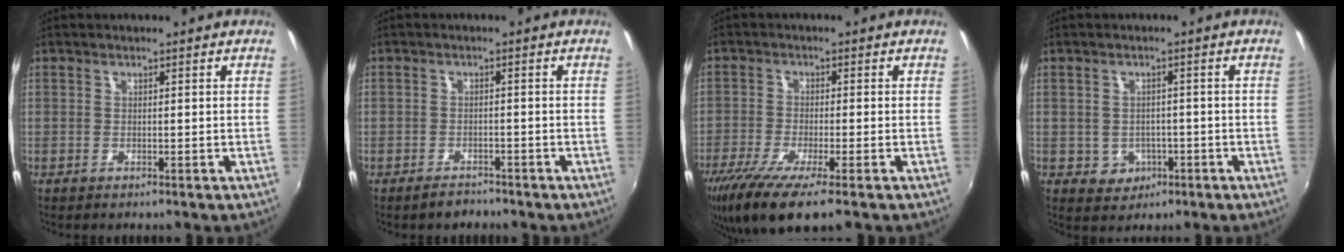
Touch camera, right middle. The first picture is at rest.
{"total": 2.4, "force": [-2.1, 1.1, 0.4], "torque": [-0.016, 0.002, -0.033]}
{"total": 11.0, "force": [-7.4, 1.6, 8.0], "torque": [-0.174, -0.045, -0.132]}
{"total": 4.3, "force": [-1.2, 4.0, 1.1], "torque": [-0.032, 0.005, -0.005]}